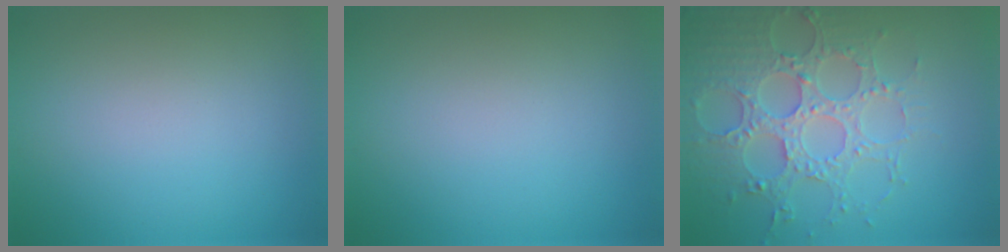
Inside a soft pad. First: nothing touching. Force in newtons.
{"total": 0.0}
{"total": 5.8, "press": 5.2, "slide": 2.5}